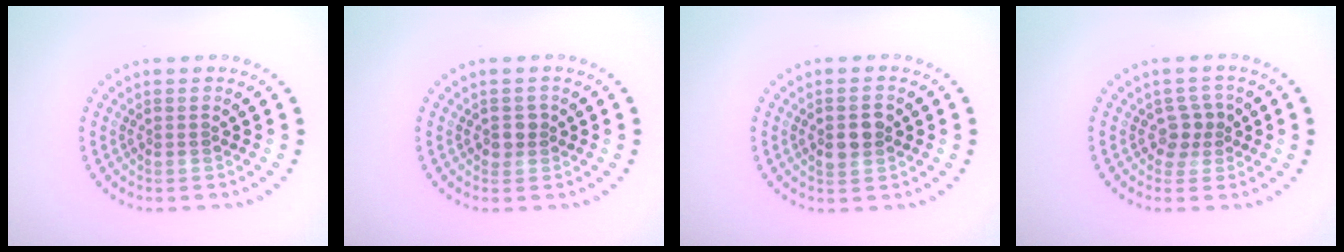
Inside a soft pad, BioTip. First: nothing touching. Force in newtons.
{"total": 1.3, "press": 1.2, "slide": 0.5}
{"total": 2.5, "press": 2.5, "slide": 0.1}
{"total": 2.0, "press": 1.7, "slide": 1.1}